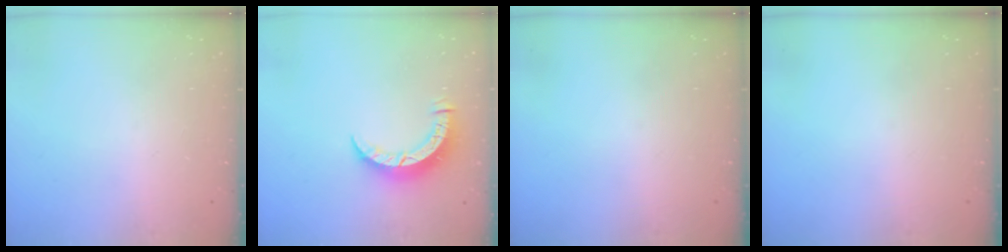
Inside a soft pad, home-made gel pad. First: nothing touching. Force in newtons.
{"total": 6.3, "press": 6.3, "slide": 0.6}
{"total": 0.0}
{"total": 0.0}